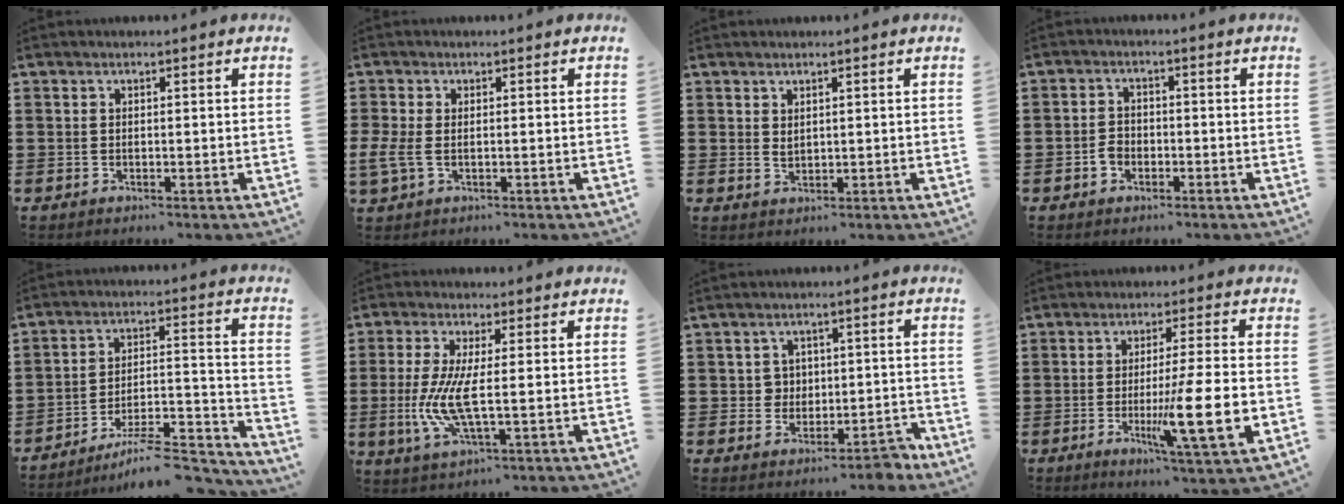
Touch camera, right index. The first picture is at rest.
{"total": 3.5, "force": [-0.6, 2.1, 2.7], "torque": [-0.074, -0.005, -0.015]}
{"total": 1.3, "force": [0.9, 0.7, 0.5], "torque": [-0.012, 0.002, 0.017]}
{"total": 2.4, "force": [-1.1, 1.8, 1.1], "torque": [-0.029, 0.001, -0.026]}
{"total": 8.4, "force": [-7.3, 1.2, 4.0], "torque": [-0.052, 0.010, -0.138]}
{"total": 7.9, "force": [-0.7, 2.0, 7.7], "torque": [-0.171, -0.018, -0.018]}
{"total": 3.0, "force": [-1.3, 2.4, 1.3], "torque": [-0.033, 0.007, -0.030]}
{"total": 11.7, "force": [-2.7, 1.1, 11.4], "torque": [-0.199, -0.019, -0.050]}